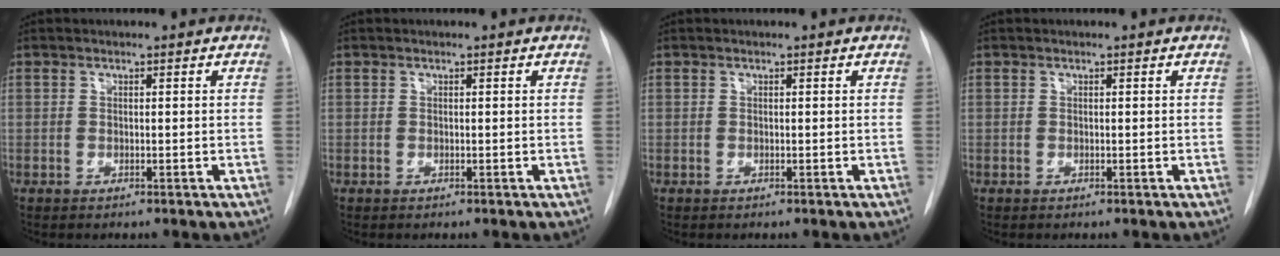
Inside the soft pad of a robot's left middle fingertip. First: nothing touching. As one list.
[{"total": 0.0}, {"total": 0.0}, {"total": 0.0}]